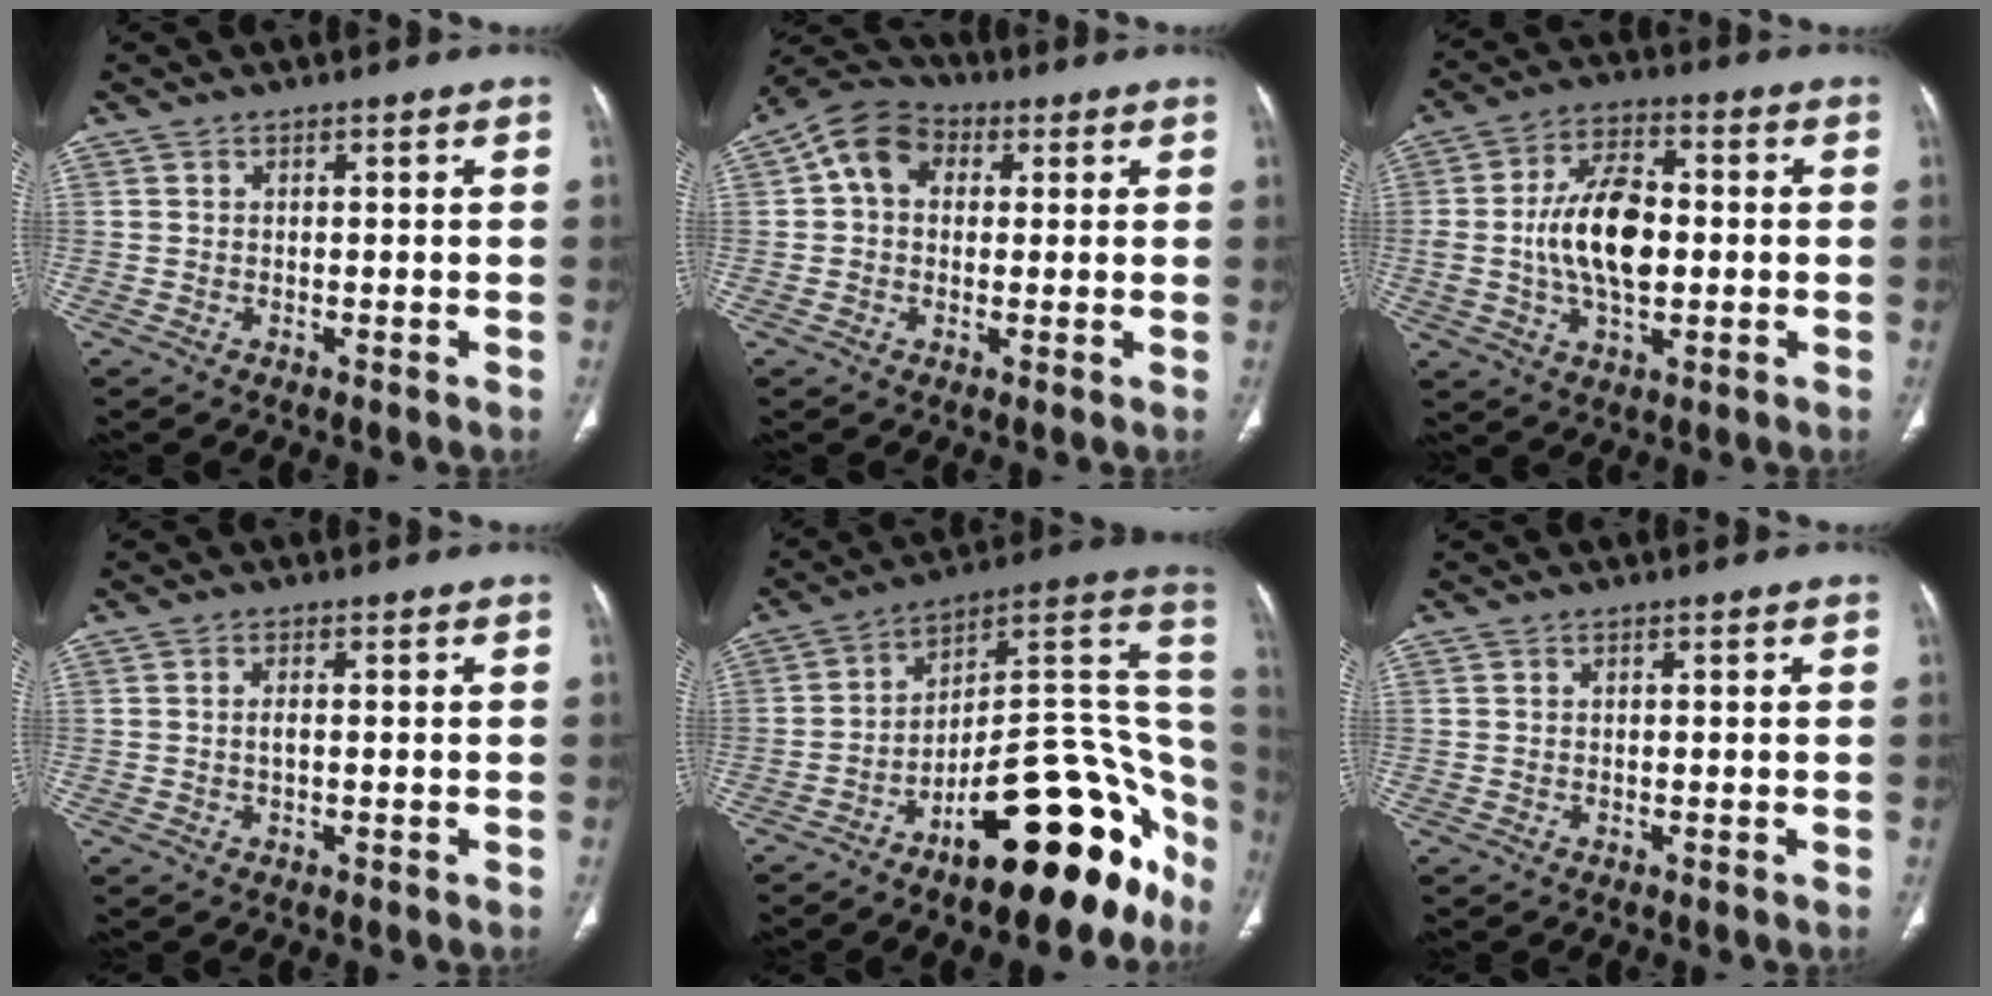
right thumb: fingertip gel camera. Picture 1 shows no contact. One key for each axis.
{"total": 8.5, "fx": 1.8, "fy": 6.6, "fz": 5.1, "tx": -0.074, "ty": 0.022, "tz": 0.018}
{"total": 13.8, "fx": -0.3, "fy": 7.6, "fz": 11.5, "tx": -0.199, "ty": 0.015, "tz": -0.005}
{"total": 1.5, "fx": 0.0, "fy": 0.5, "fz": 1.4, "tx": -0.028, "ty": 0.000, "tz": -0.002}
{"total": 26.6, "fx": -13.8, "fy": 10.3, "fz": 20.3, "tx": -0.175, "ty": 0.114, "tz": -0.207}
{"total": 0.0}